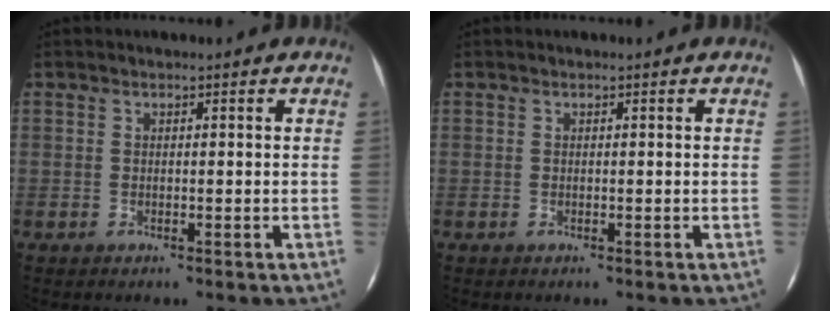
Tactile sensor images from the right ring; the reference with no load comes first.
{"total": 0.0}